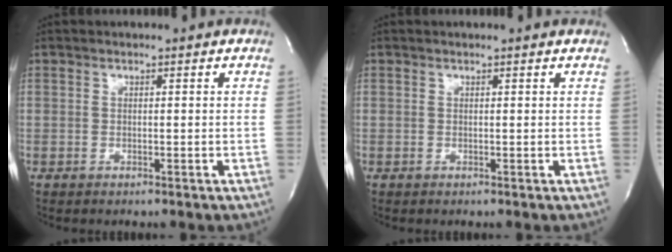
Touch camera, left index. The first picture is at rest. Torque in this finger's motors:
{"motor_torque": [0.28, -0.19, -0.01, -0.01]}